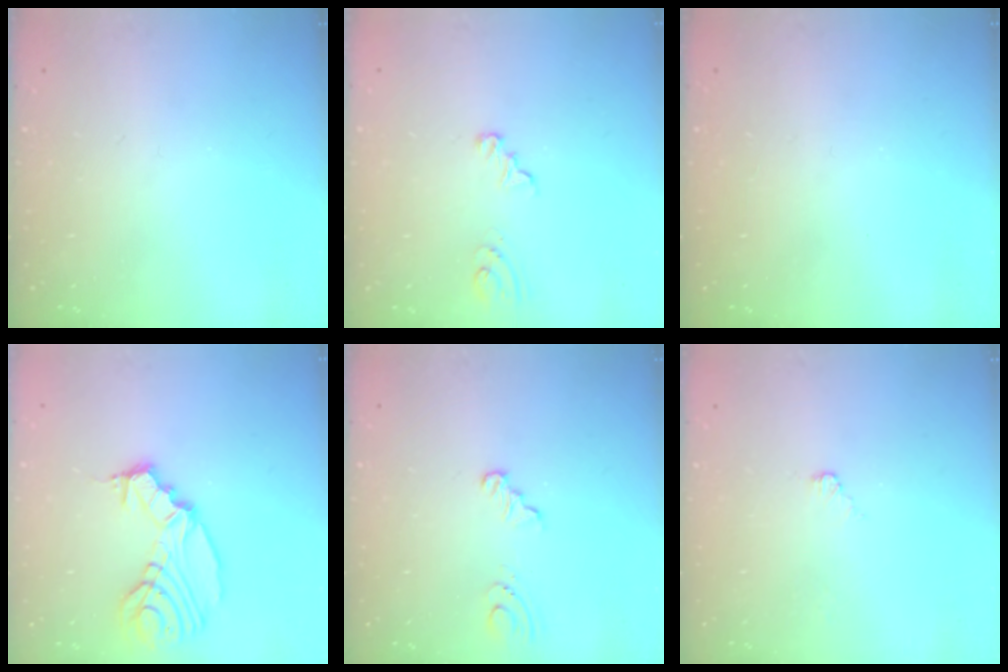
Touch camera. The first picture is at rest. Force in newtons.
{"total": 3.0, "press": 3.0, "slide": 0.3}
{"total": 0.0}
{"total": 11.6, "press": 10.9, "slide": 3.9}
{"total": 3.6, "press": 3.2, "slide": 1.7}
{"total": 2.5, "press": 2.5, "slide": 0.3}